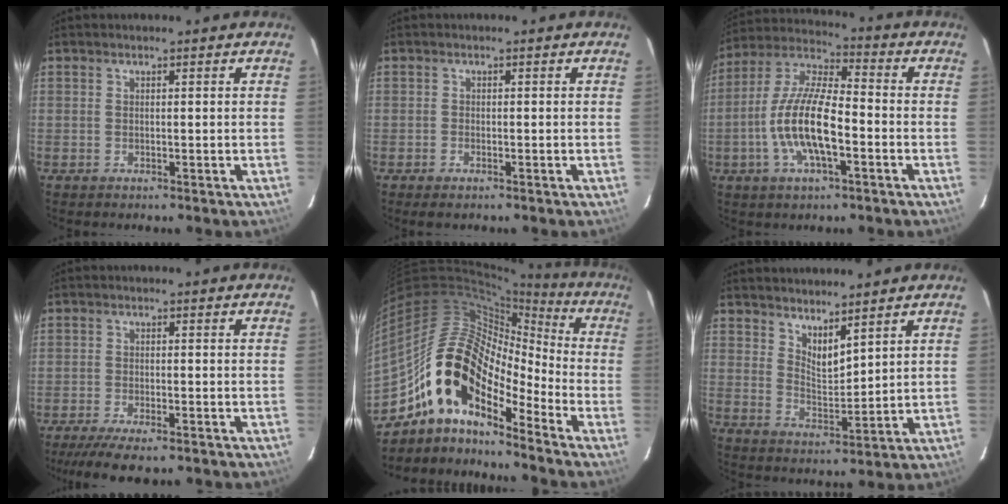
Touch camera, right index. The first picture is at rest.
{"total": 1.3, "force": [-1.0, 0.5, 0.7], "torque": [-0.017, -0.001, -0.020]}
{"total": 14.3, "force": [-4.2, 4.5, 12.9], "torque": [-0.261, -0.002, -0.081]}
{"total": 9.7, "force": [-7.9, 2.1, 5.3], "torque": [-0.125, -0.028, -0.131]}
{"total": 17.8, "force": [-11.2, 7.8, 11.4], "torque": [-0.199, 0.000, -0.226]}
{"total": 5.5, "force": [4.6, 1.6, 2.7], "torque": [-0.041, -0.009, 0.081]}